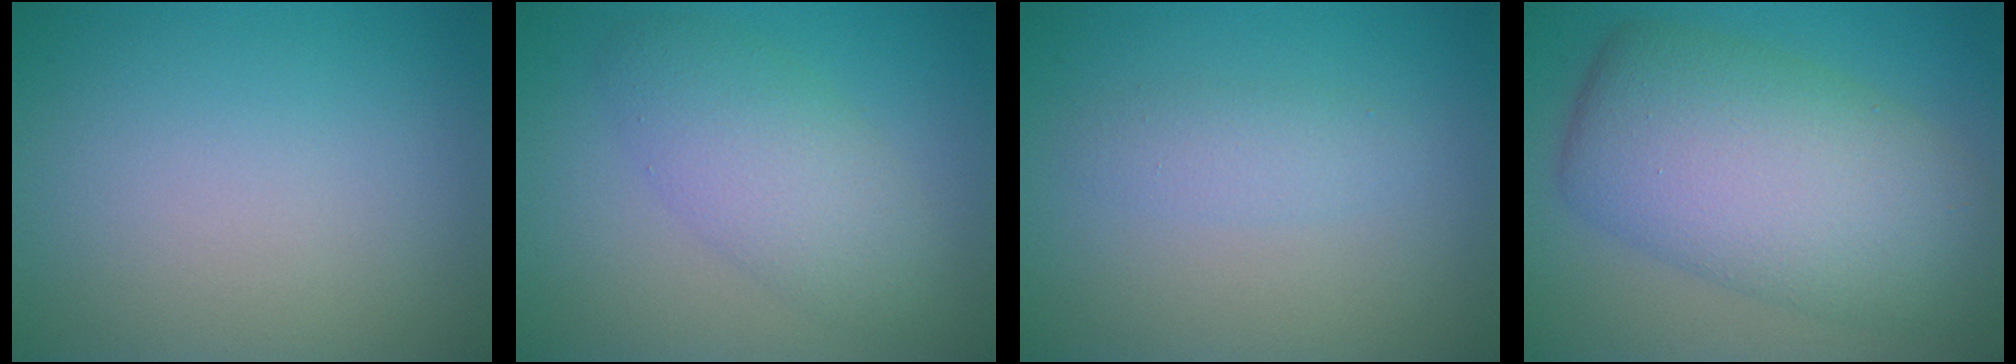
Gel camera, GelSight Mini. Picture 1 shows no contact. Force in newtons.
{"total": 4.4, "press": 4.4, "slide": 0.2}
{"total": 1.6, "press": 1.6, "slide": 0.1}
{"total": 10.3, "press": 10.3, "slide": 0.5}